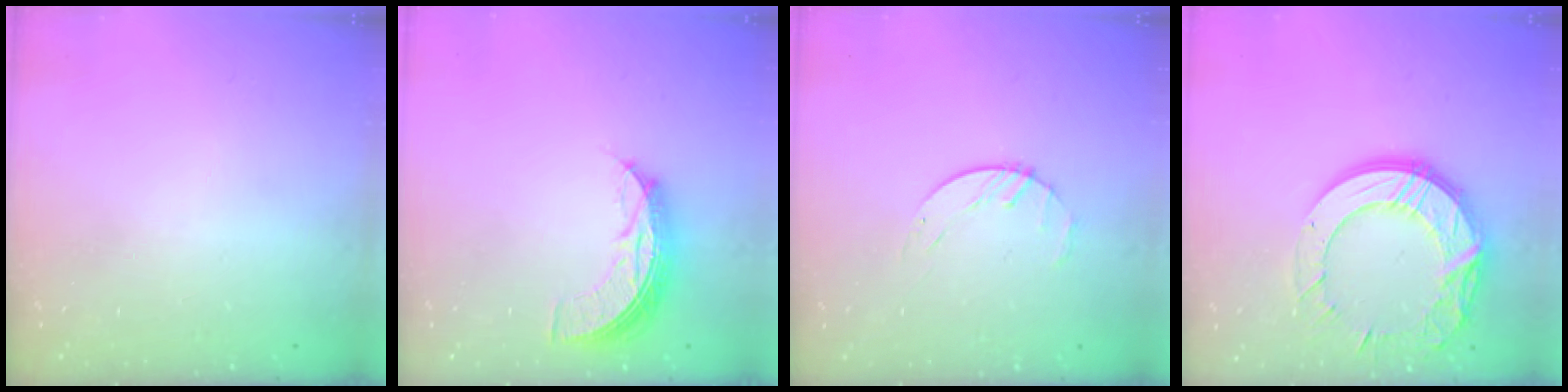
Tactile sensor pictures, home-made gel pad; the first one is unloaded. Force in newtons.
{"total": 7.7, "press": 7.6, "slide": 0.7}
{"total": 1.6, "press": 1.6, "slide": 0.3}
{"total": 18.4, "press": 18.3, "slide": 1.1}